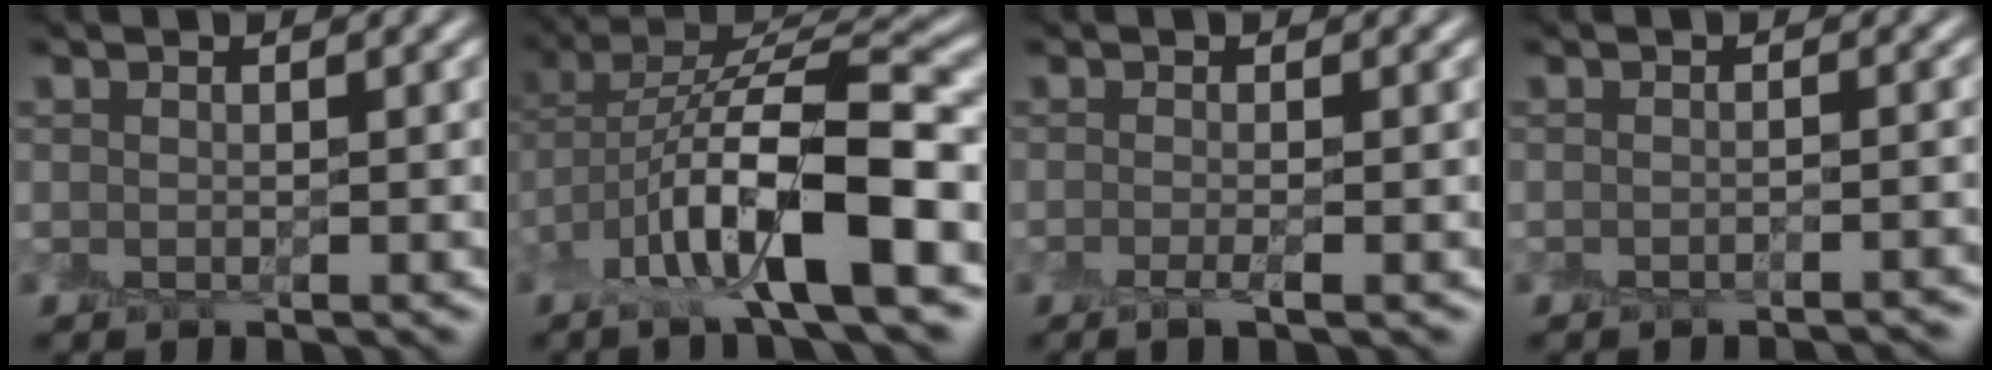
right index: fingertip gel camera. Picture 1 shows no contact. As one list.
[{"total": 10.6, "force": [-3.6, 3.4, 9.4], "torque": [-0.171, 0.007, -0.070]}, {"total": 1.1, "force": [-0.6, 0.0, 1.0], "torque": [-0.019, -0.010, -0.011]}, {"total": 1.5, "force": [-1.4, 0.0, 0.4], "torque": [0.005, -0.003, -0.022]}]